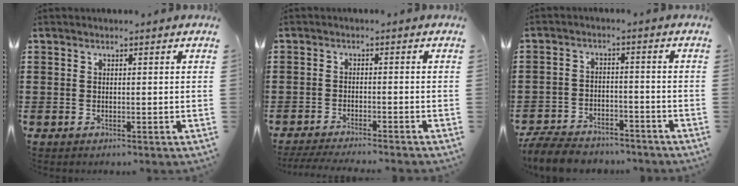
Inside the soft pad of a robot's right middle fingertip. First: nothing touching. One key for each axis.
{"total": 2.9, "fx": -2.7, "fy": -0.3, "fz": 0.8, "tx": -0.021, "ty": -0.007, "tz": -0.056}
{"total": 6.4, "fx": -6.1, "fy": 1.3, "fz": 1.5, "tx": -0.036, "ty": 0.008, "tz": -0.121}